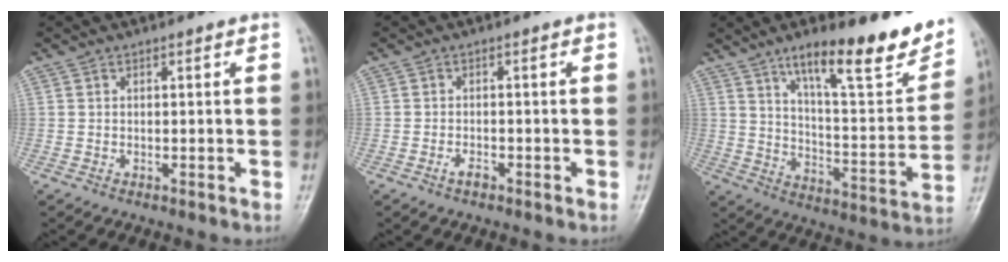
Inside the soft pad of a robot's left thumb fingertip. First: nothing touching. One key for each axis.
{"total": 1.6, "fx": -1.0, "fy": 0.7, "fz": 1.0, "tx": -0.019, "ty": 0.006, "tz": -0.020}
{"total": 20.9, "fx": 13.5, "fy": 5.4, "fz": 15.0, "tx": -0.179, "ty": -0.067, "tz": 0.210}